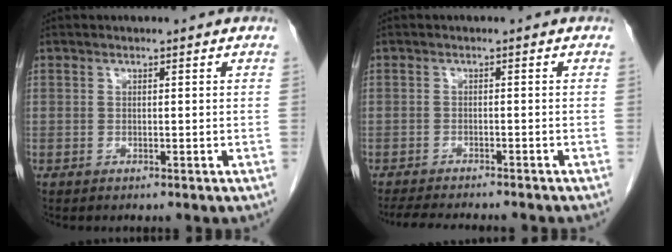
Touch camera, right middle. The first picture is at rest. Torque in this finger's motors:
{"motor_torque": [0.51, -0.38, 0.02, 0.01]}